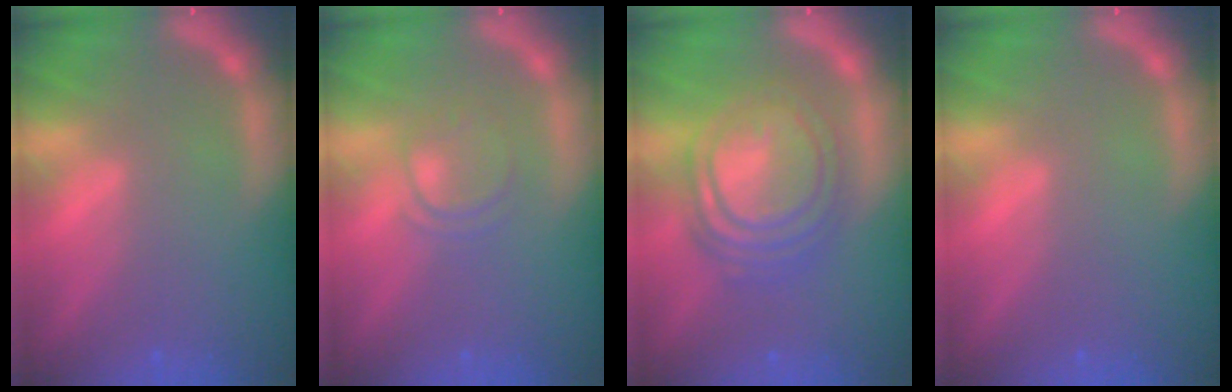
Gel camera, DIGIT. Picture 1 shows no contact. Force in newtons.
{"total": 2.4}
{"total": 9.5}
{"total": 0.0}